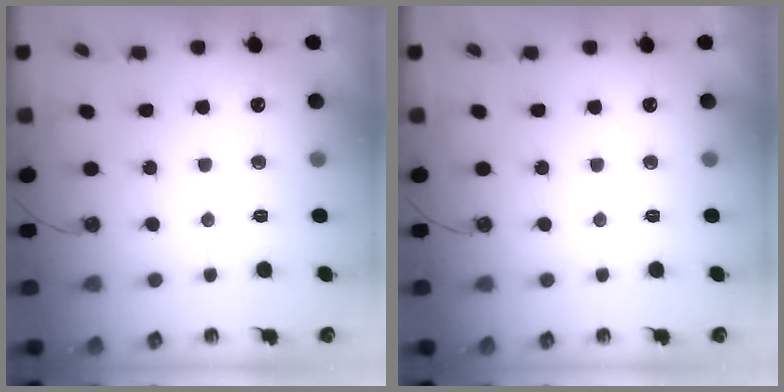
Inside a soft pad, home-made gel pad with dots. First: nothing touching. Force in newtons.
{"total": 0.0}